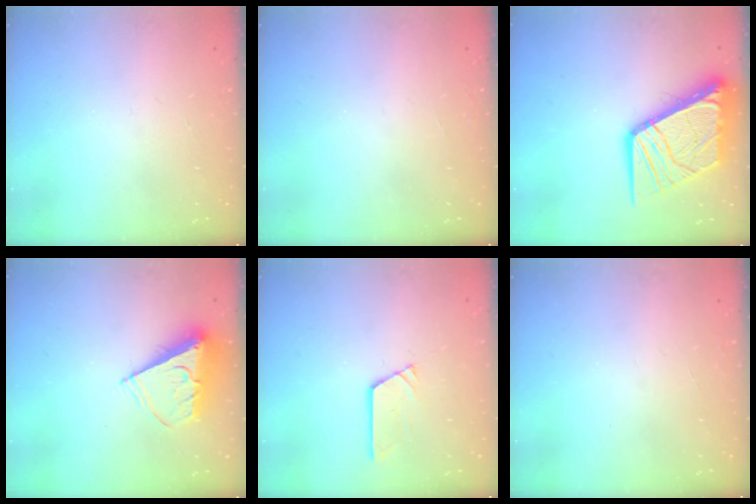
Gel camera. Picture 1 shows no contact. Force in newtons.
{"total": 0.0}
{"total": 16.5, "press": 16.3, "slide": 2.0}
{"total": 8.9, "press": 8.9, "slide": 0.4}
{"total": 2.9, "press": 2.9, "slide": 0.3}
{"total": 0.0}